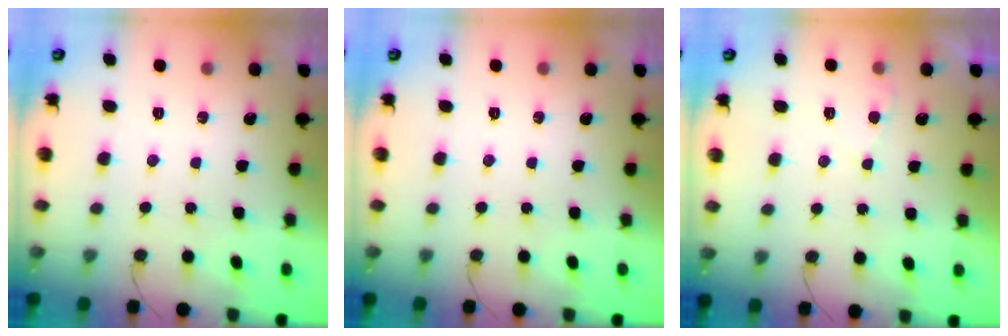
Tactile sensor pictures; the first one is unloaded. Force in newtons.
{"total": 0.0}
{"total": 2.5, "press": 2.5, "slide": 0.4}